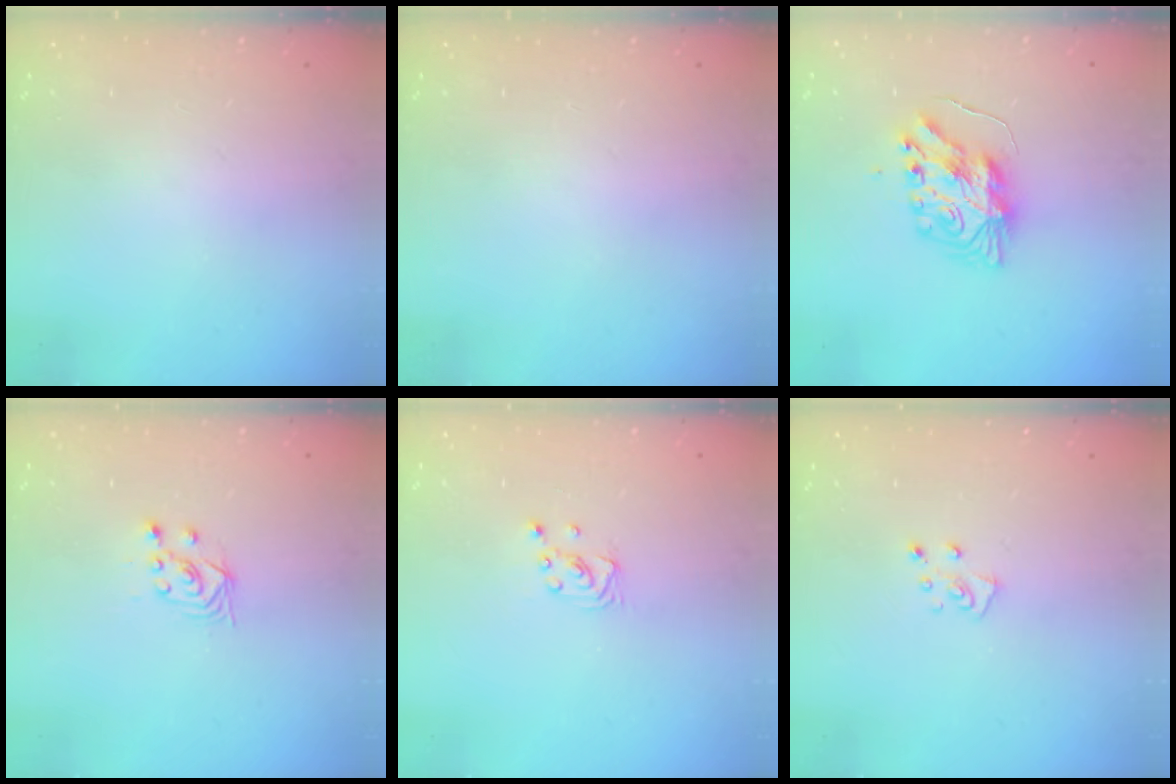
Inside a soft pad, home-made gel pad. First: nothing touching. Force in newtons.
{"total": 0.0}
{"total": 9.3, "press": 9.3, "slide": 0.7}
{"total": 3.5, "press": 3.0, "slide": 1.7}
{"total": 2.3, "press": 2.3, "slide": 0.2}
{"total": 5.7, "press": 5.7, "slide": 0.7}